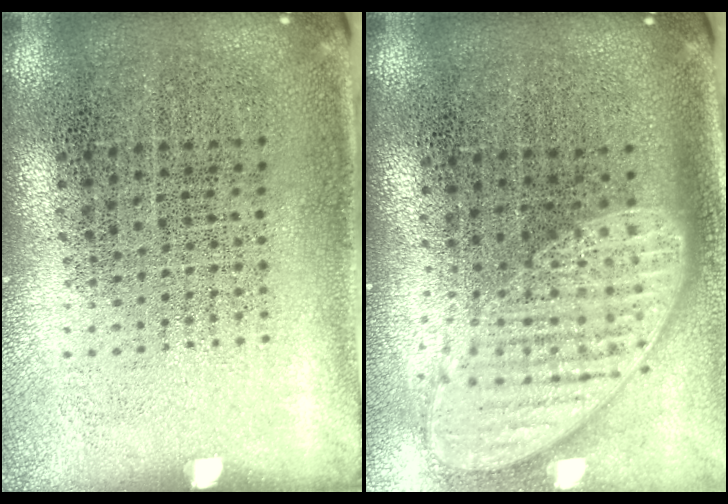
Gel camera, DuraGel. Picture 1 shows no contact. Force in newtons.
{"total": 2.0, "press": 1.5, "slide": 1.2}